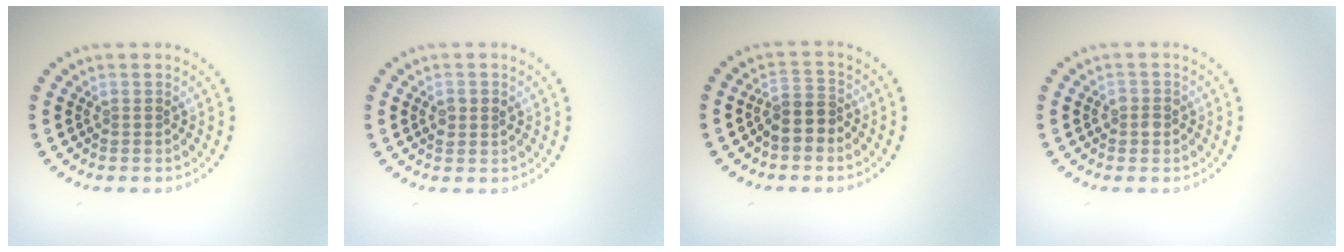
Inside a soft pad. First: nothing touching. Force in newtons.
{"total": 1.4, "press": 1.4, "slide": 0.3}
{"total": 2.7, "press": 2.3, "slide": 1.3}
{"total": 1.3, "press": 1.2, "slide": 0.5}